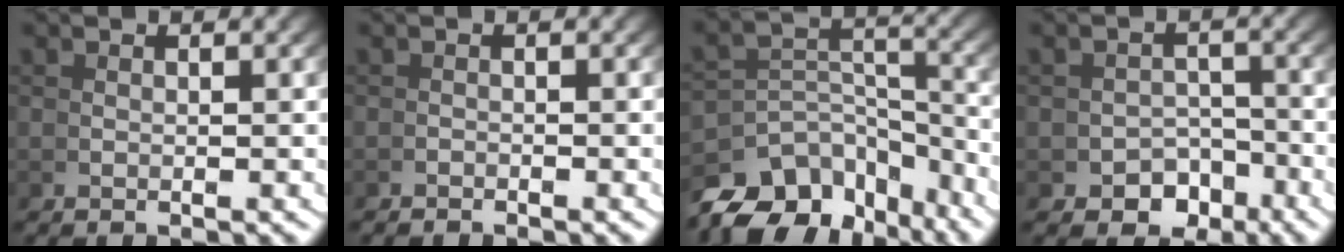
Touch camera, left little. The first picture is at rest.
{"total": 1.3, "force": [-0.8, -0.8, -0.7], "torque": [0.020, -0.003, -0.016]}
{"total": 8.8, "force": [-4.8, 5.6, 4.9], "torque": [-0.073, -0.029, -0.072]}
{"total": 4.5, "force": [-3.4, 2.9, 0.7], "torque": [0.025, -0.010, -0.057]}